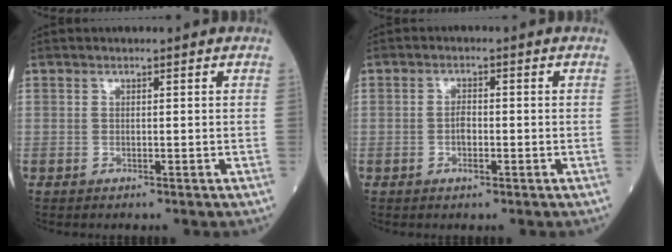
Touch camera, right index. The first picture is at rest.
{"total": 2.2, "force": [-0.6, 1.0, 1.8], "torque": [-0.033, 0.003, -0.011]}